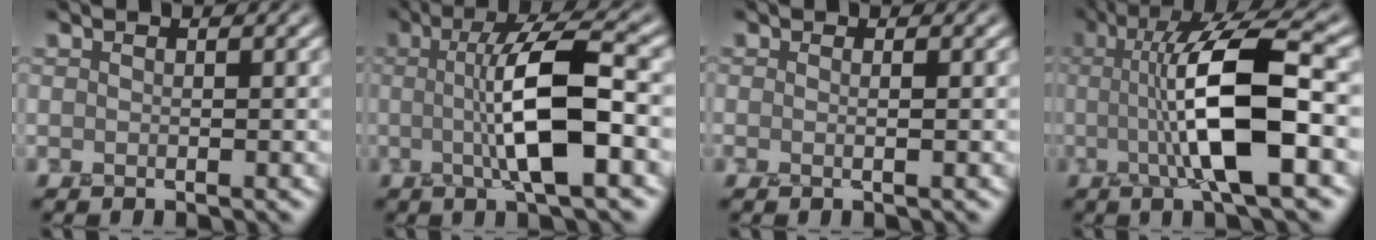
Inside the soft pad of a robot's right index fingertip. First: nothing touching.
{"total": 7.8, "force": [-0.2, 1.7, 7.6], "torque": [-0.124, -0.001, -0.005]}
{"total": 0.7, "force": [-0.1, 0.2, 0.6], "torque": [-0.007, -0.004, -0.008]}
{"total": 9.6, "force": [-0.2, 2.2, 9.4], "torque": [-0.145, 0.001, -0.006]}